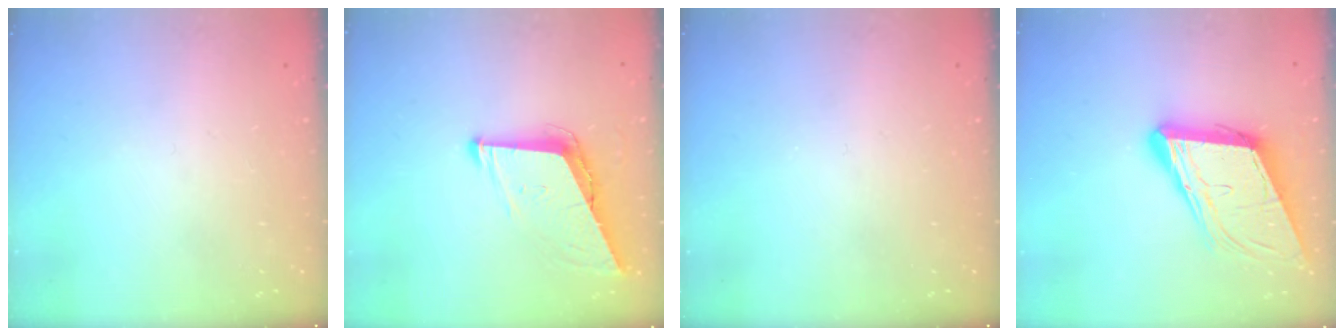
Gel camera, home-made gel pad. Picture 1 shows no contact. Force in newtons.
{"total": 7.8, "press": 7.8, "slide": 0.9}
{"total": 0.0}
{"total": 15.9, "press": 15.4, "slide": 4.0}